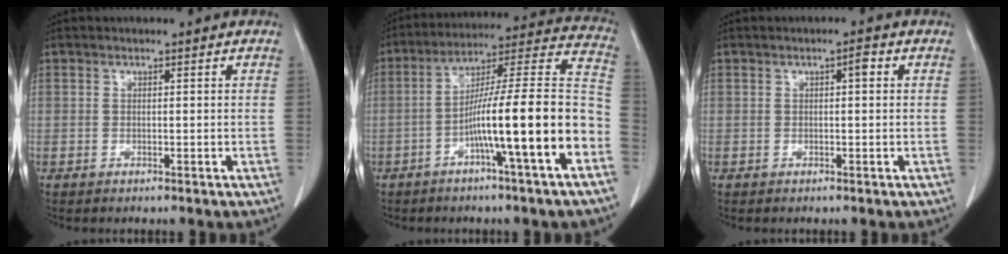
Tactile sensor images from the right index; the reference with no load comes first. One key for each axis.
{"total": 18.1, "fx": -6.1, "fy": -0.2, "fz": 17.1, "tx": -0.248, "ty": 0.020, "tz": -0.103}
{"total": 1.4, "fx": 0.4, "fy": 0.3, "fz": 1.3, "tx": -0.017, "ty": 0.006, "tz": 0.004}